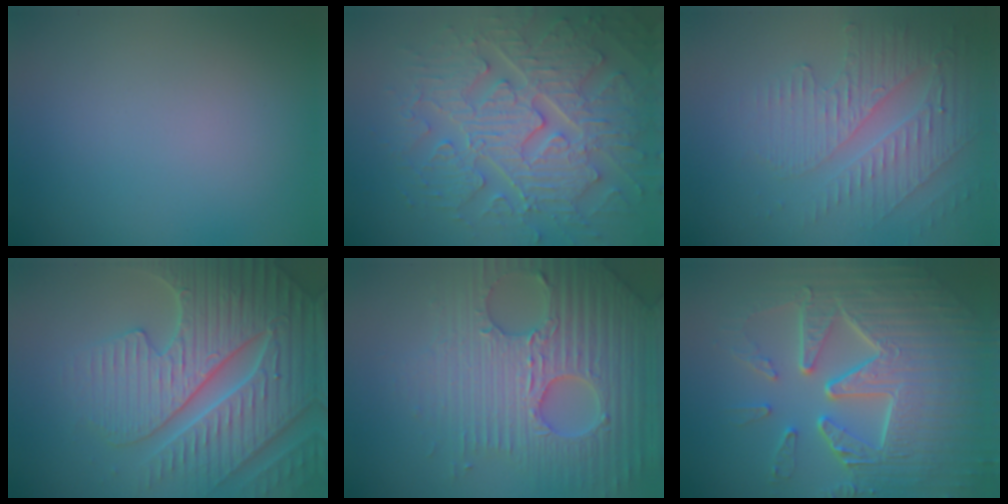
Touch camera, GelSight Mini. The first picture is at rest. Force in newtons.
{"total": 8.0, "press": 6.5, "slide": 4.7}
{"total": 4.0, "press": 3.4, "slide": 2.0}
{"total": 7.6, "press": 7.4, "slide": 1.7}
{"total": 7.3, "press": 7.0, "slide": 1.8}
{"total": 9.8, "press": 6.6, "slide": 7.2}